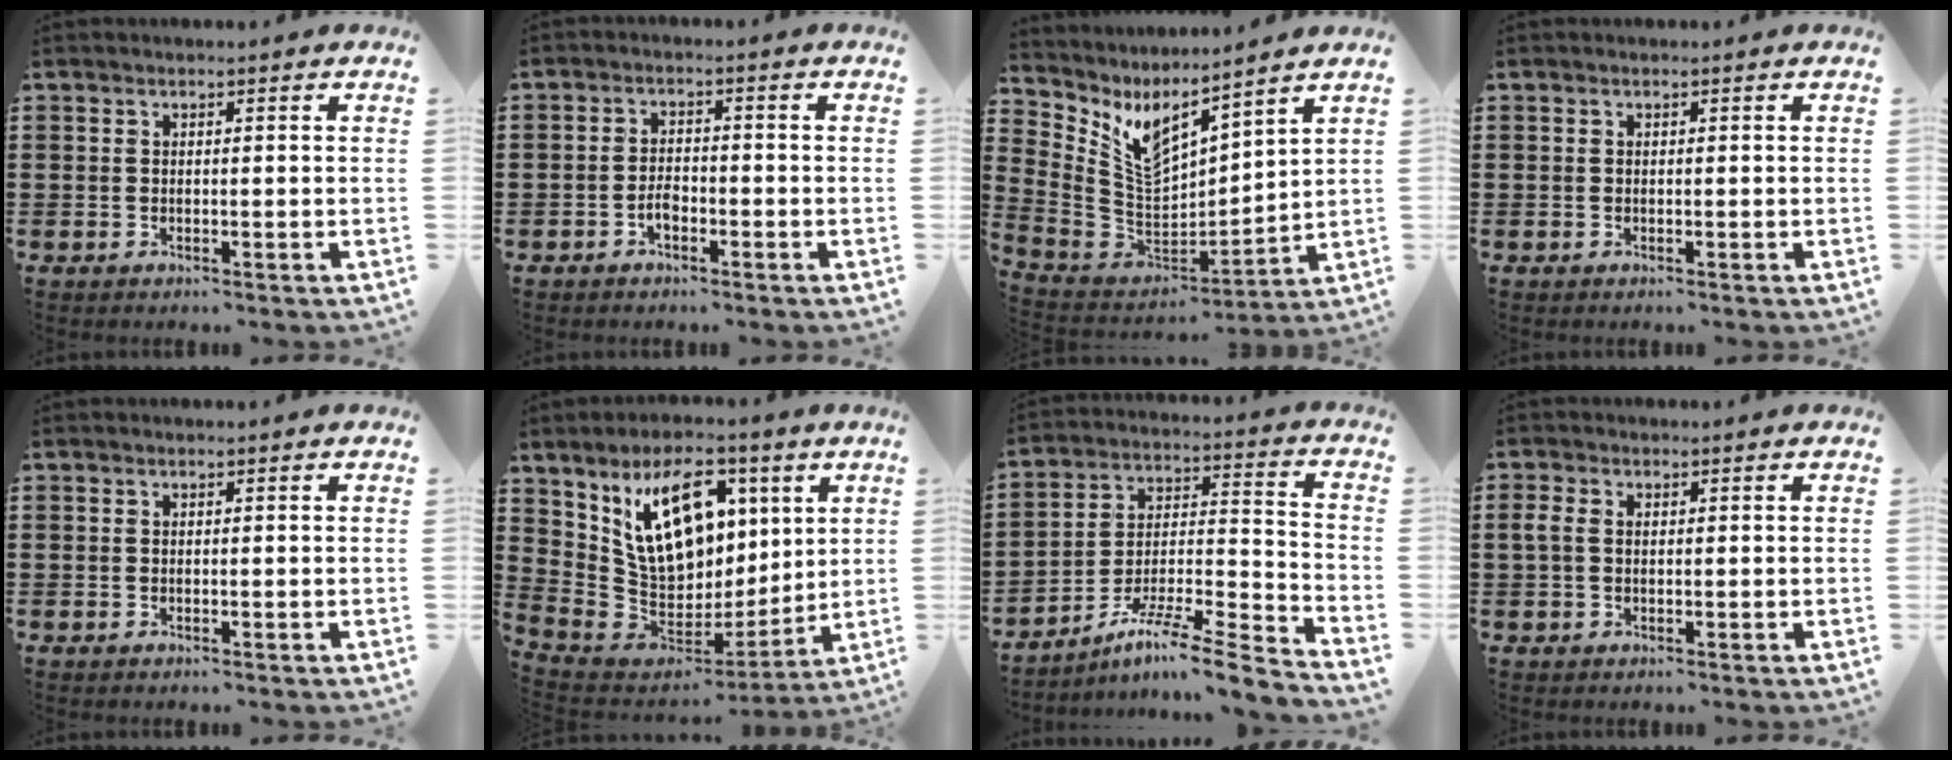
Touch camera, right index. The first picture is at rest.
{"total": 2.3, "force": [-1.2, 1.2, 1.6], "torque": [-0.032, 0.005, -0.023]}
{"total": 7.0, "force": [4.7, 3.2, 4.1], "torque": [-0.106, -0.038, 0.085]}
{"total": 0.0}
{"total": 0.0}
{"total": 16.8, "force": [6.8, 10.0, 11.6], "torque": [-0.241, -0.019, 0.126]}
{"total": 8.2, "force": [-6.4, -0.1, 5.1], "torque": [-0.084, -0.005, -0.127]}
{"total": 2.1, "force": [0.2, 1.4, 1.6], "torque": [-0.048, 0.002, -0.003]}